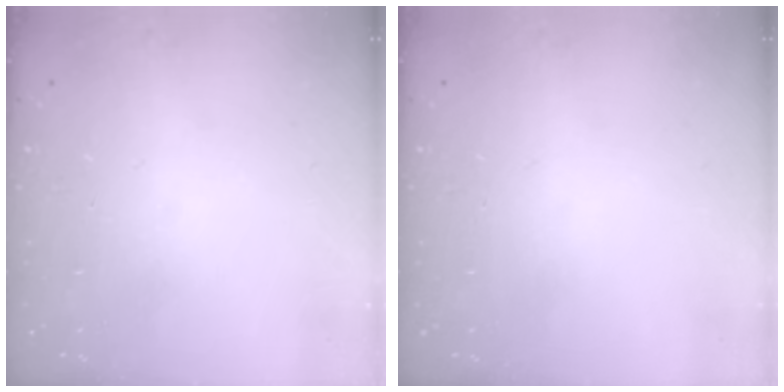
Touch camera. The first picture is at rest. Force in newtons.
{"total": 0.0}